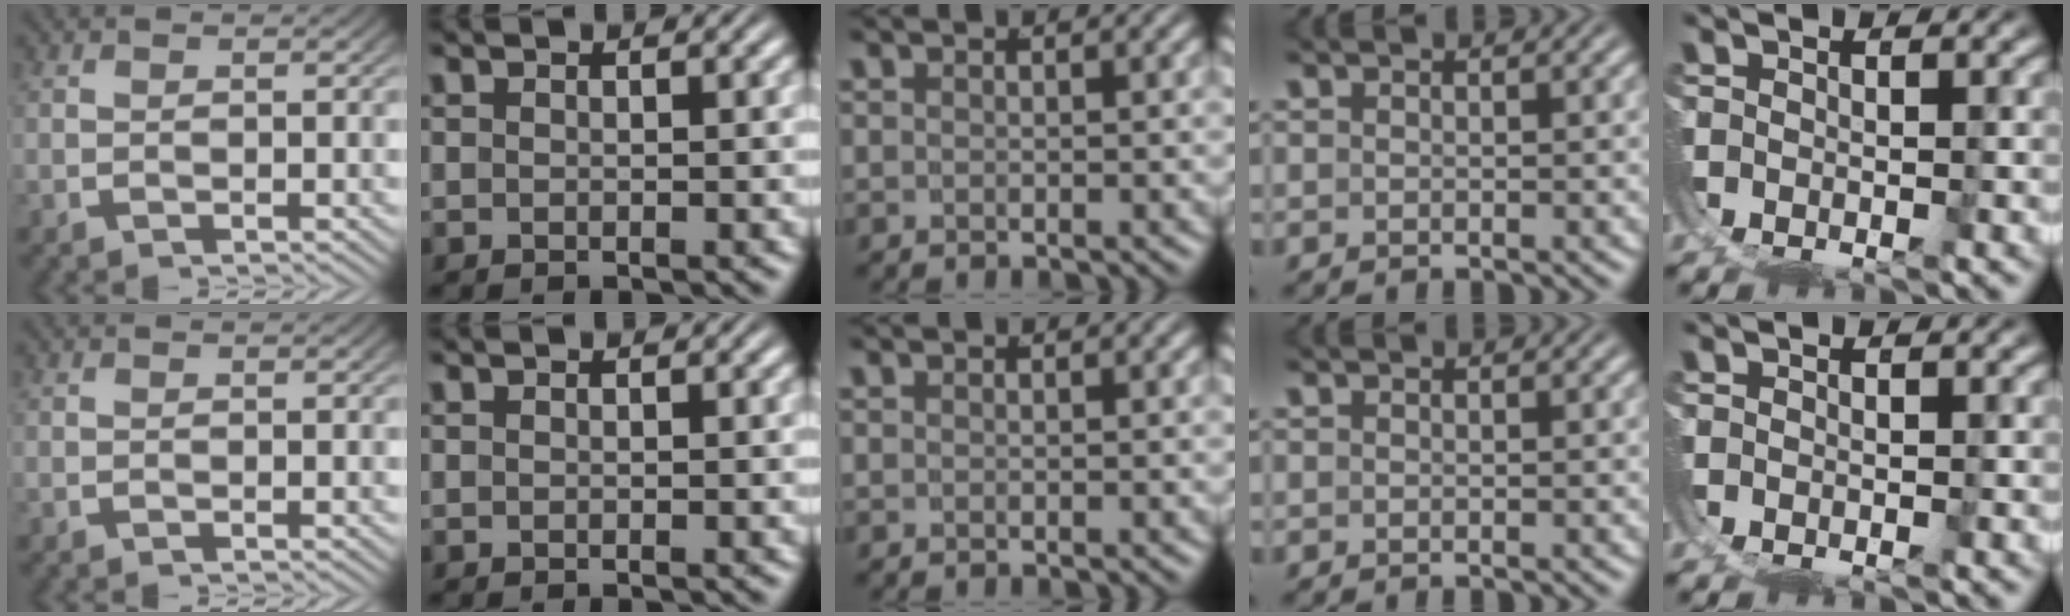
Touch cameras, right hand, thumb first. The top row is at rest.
{}